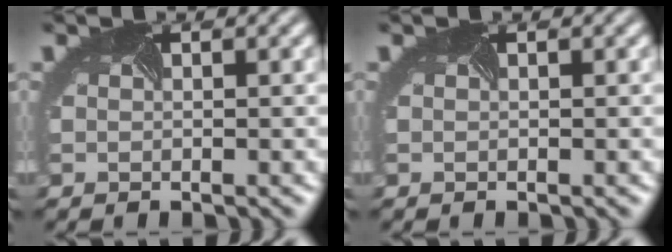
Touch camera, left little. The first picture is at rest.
{"total": 0.0}